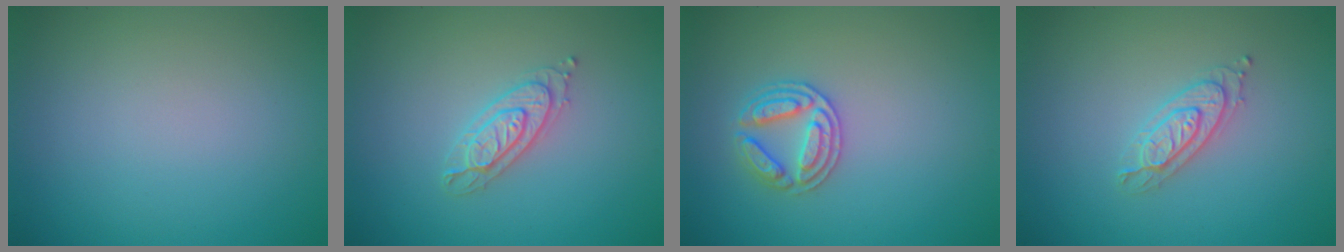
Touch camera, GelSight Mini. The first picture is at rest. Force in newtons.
{"total": 2.2, "press": 2.1, "slide": 0.4}
{"total": 2.7, "press": 2.7, "slide": 0.4}
{"total": 2.2, "press": 2.1, "slide": 0.5}